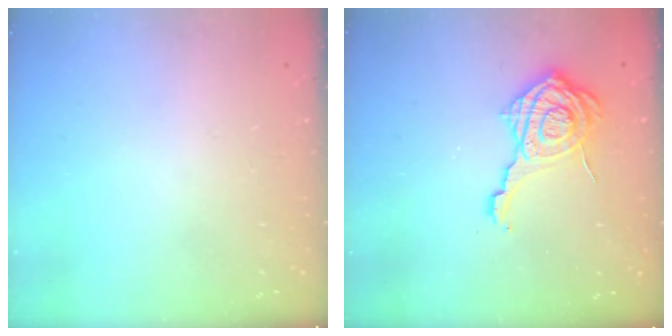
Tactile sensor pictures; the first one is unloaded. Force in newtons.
{"total": 14.4, "press": 14.4, "slide": 0.9}